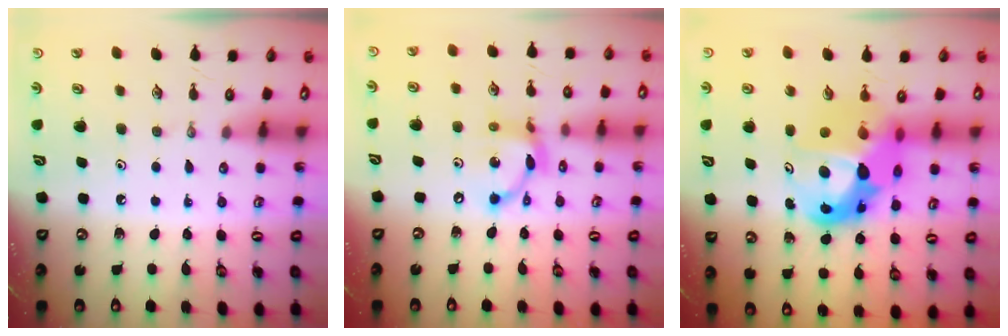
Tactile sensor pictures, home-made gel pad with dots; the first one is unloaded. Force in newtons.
{"total": 10.5, "press": 10.5, "slide": 0.6}
{"total": 17.5, "press": 17.4, "slide": 1.6}